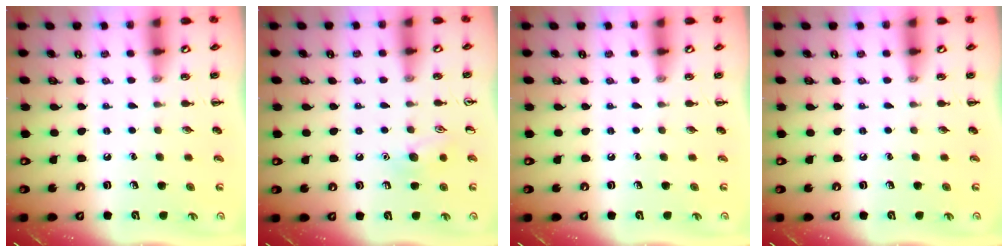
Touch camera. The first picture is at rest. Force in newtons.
{"total": 7.7, "press": 7.6, "slide": 1.6}
{"total": 0.0}
{"total": 0.0}